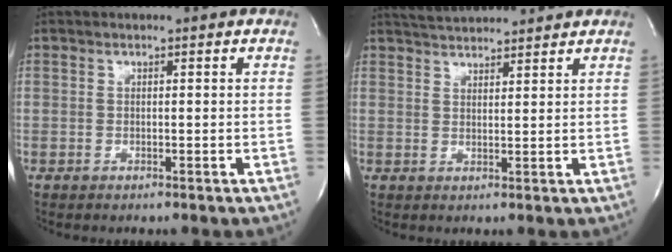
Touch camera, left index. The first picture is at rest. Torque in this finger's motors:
{"motor_torque": [-0.47, -0.21, 0.09, 0.05]}